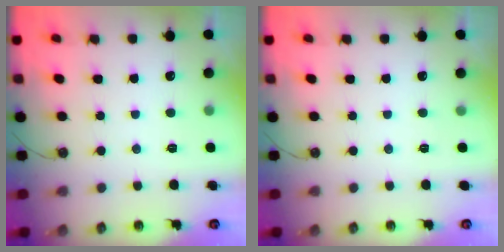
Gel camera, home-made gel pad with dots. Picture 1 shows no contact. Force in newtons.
{"total": 1.3, "press": 0.5, "slide": 1.2}